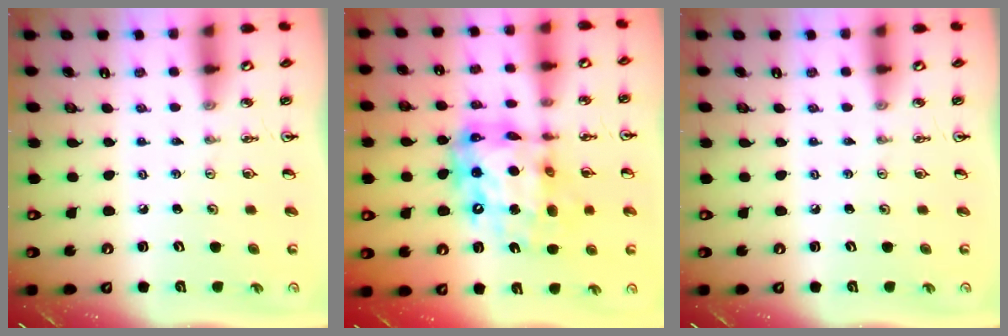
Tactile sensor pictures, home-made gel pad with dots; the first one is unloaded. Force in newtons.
{"total": 18.3, "press": 18.2, "slide": 1.6}
{"total": 0.0}